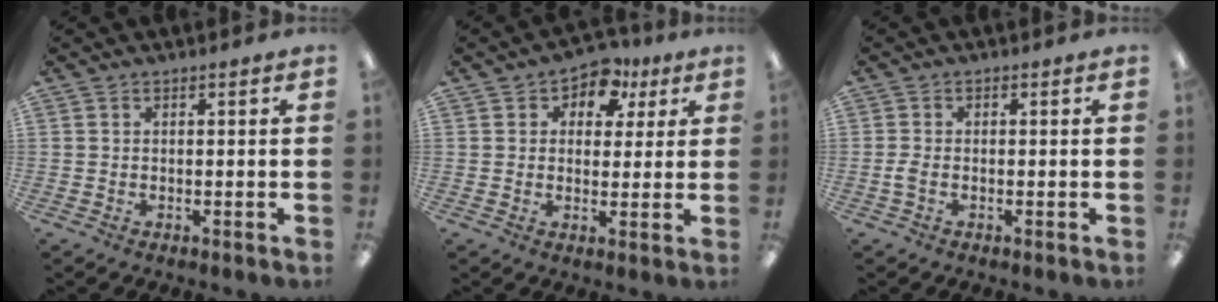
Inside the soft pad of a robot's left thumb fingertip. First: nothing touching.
{"total": 7.2, "force": [3.7, 5.1, 3.5], "torque": [-0.045, -0.011, 0.062]}
{"total": 2.0, "force": [-0.5, 1.0, 1.6], "torque": [-0.035, 0.000, -0.010]}